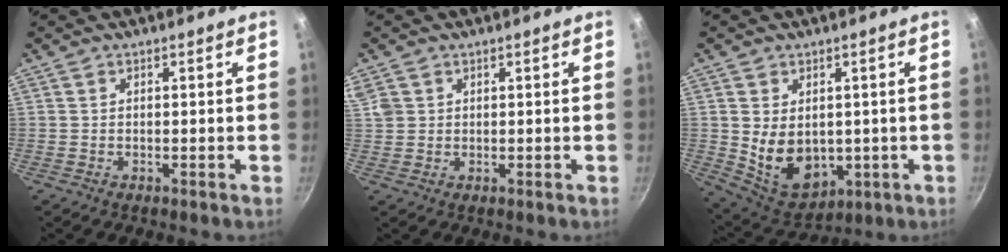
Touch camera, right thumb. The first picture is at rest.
{"total": 4.0, "force": [1.7, 3.2, 1.7], "torque": [-0.024, 0.004, 0.038]}
{"total": 11.4, "force": [0.1, 8.2, 7.8], "torque": [-0.109, -0.019, 0.034]}